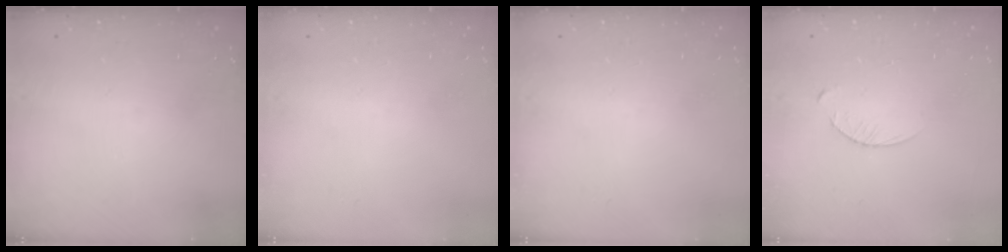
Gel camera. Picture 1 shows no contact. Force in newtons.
{"total": 0.0}
{"total": 0.0}
{"total": 3.6, "press": 3.5, "slide": 0.4}